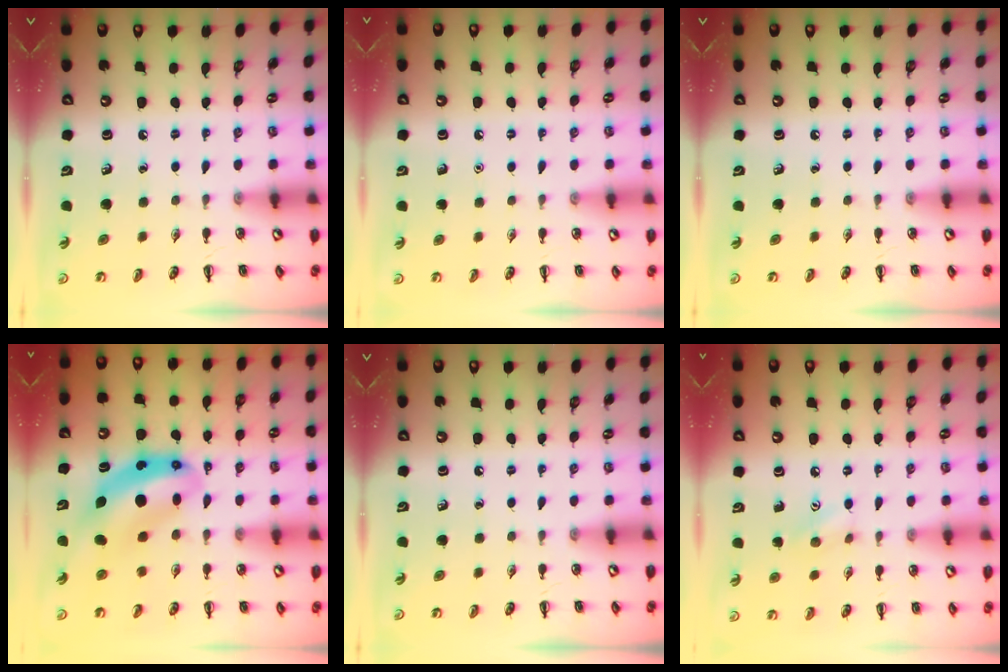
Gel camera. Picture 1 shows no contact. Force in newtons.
{"total": 1.6, "press": 1.6, "slide": 0.1}
{"total": 0.0}
{"total": 9.2, "press": 8.9, "slide": 2.3}
{"total": 0.0}
{"total": 7.3, "press": 7.1, "slide": 1.6}